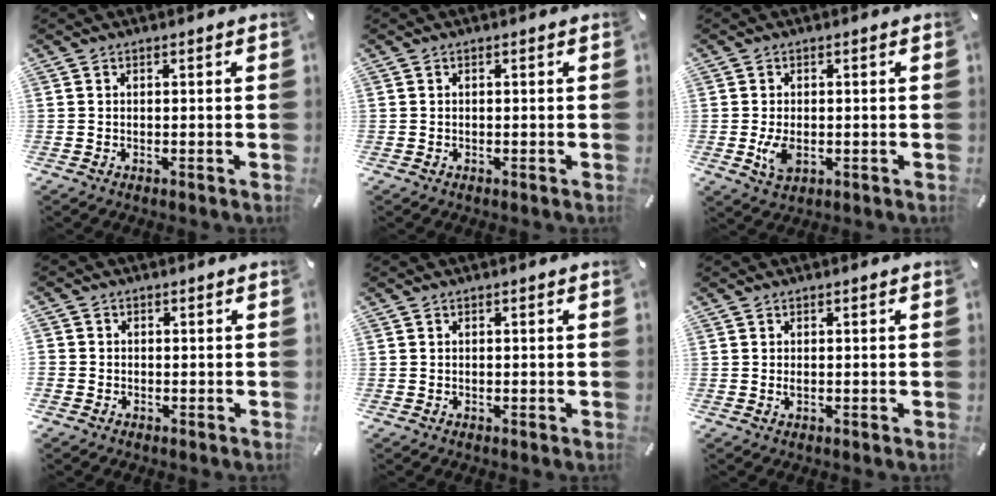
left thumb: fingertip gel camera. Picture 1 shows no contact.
{"total": 0.0}
{"total": 4.7, "force": [-0.7, 2.9, 3.6], "torque": [-0.090, -0.006, -0.015]}
{"total": 3.1, "force": [-0.3, 3.1, -0.4], "torque": [0.012, 0.008, -0.008]}
{"total": 0.0}
{"total": 0.7, "force": [0.0, 0.3, 0.6], "torque": [-0.013, 0.000, 0.000]}